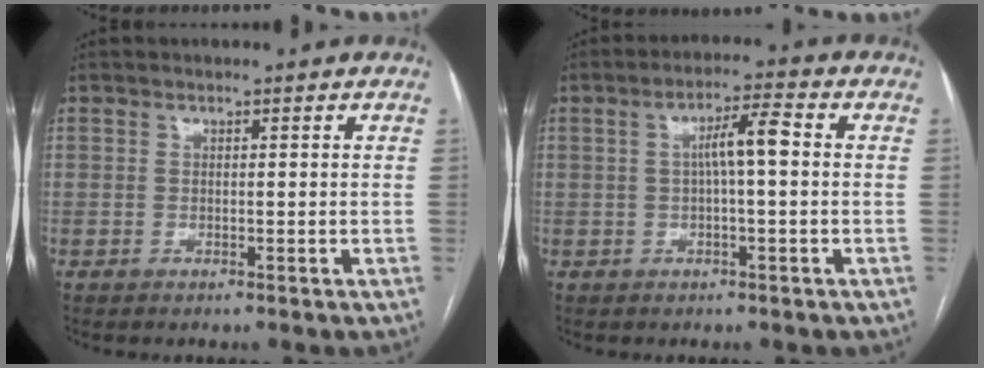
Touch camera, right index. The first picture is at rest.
{"total": 5.4, "force": [0.4, 0.6, 5.3], "torque": [-0.093, 0.016, 0.005]}